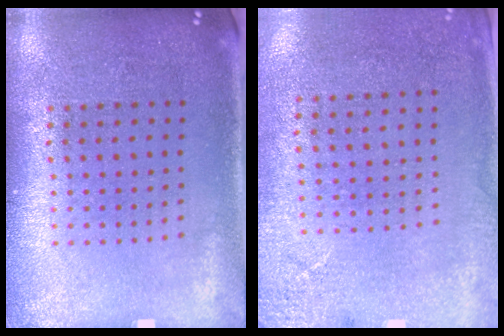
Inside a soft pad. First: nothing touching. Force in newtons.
{"total": 2.7, "press": 2.2, "slide": 1.5}